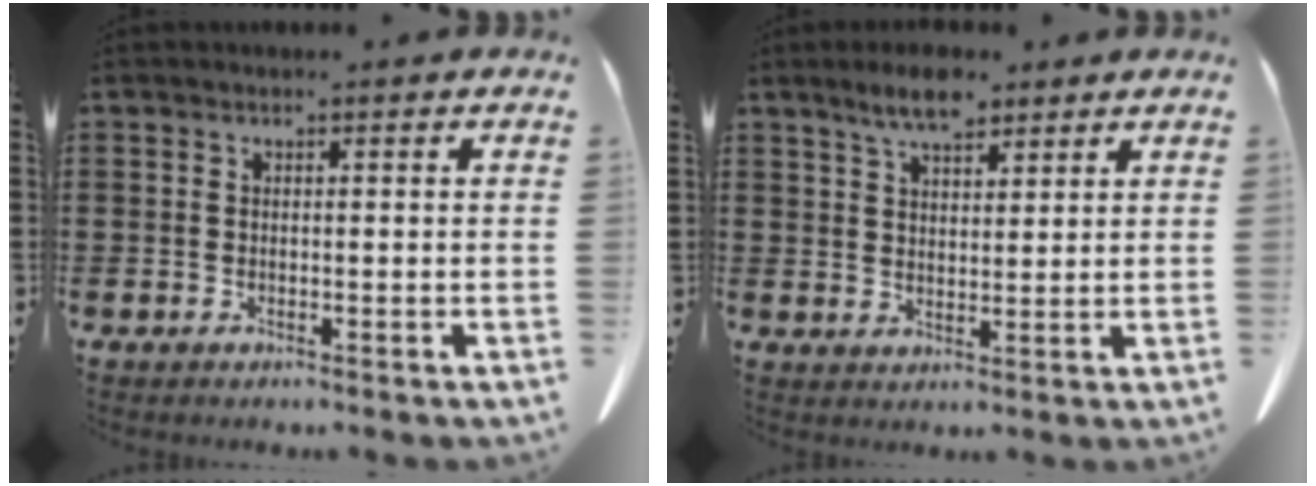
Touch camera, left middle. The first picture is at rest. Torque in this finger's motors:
{"motor_torque": [0.80, 0.77, 0.11, 0.06]}